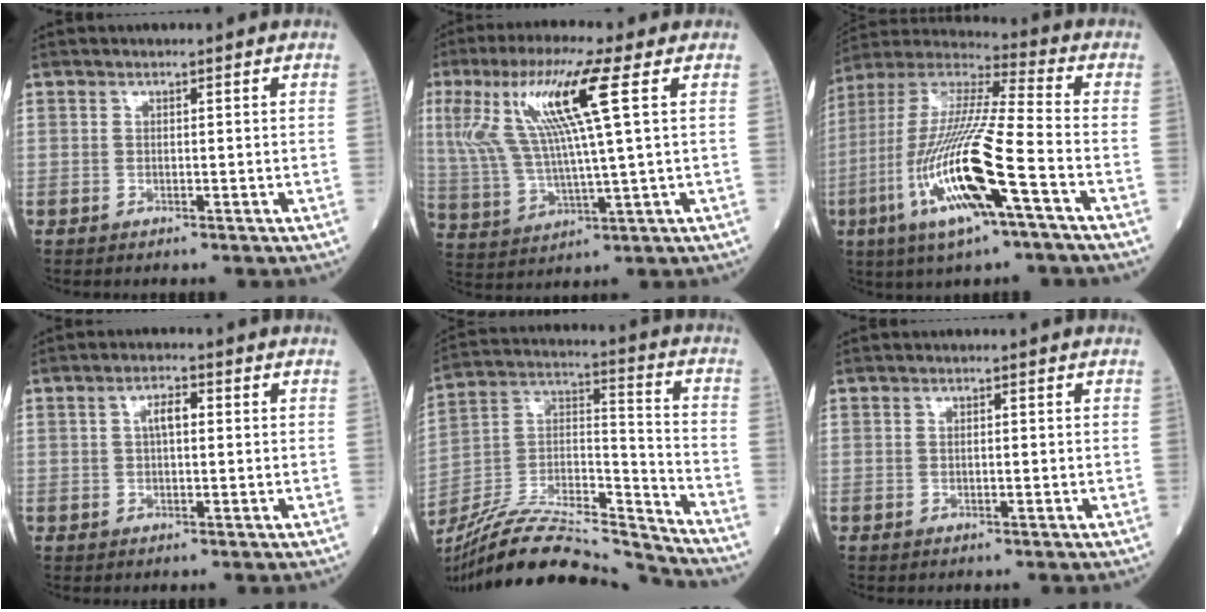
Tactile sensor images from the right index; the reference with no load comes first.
{"total": 14.2, "force": [4.9, 0.4, 13.3], "torque": [-0.289, 0.014, 0.091]}
{"total": 19.9, "force": [-6.9, 1.6, 18.6], "torque": [-0.404, -0.026, -0.137]}
{"total": 3.0, "force": [0.6, 1.1, 2.7], "torque": [-0.050, 0.008, 0.009]}
{"total": 22.9, "force": [-21.5, 1.7, 7.7], "torque": [-0.160, 0.014, -0.364]}
{"total": 0.6, "force": [0.0, 0.2, 0.5], "torque": [-0.011, 0.001, 0.000]}